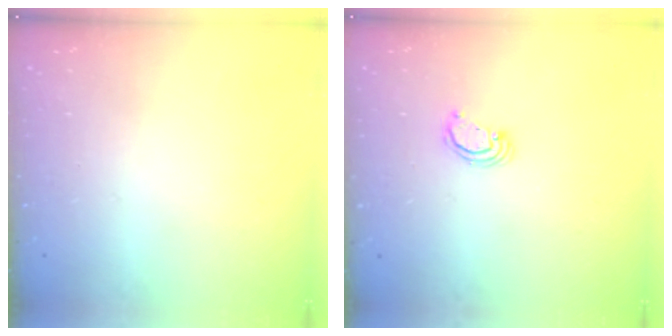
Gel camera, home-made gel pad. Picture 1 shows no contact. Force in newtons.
{"total": 2.3, "press": 2.3, "slide": 0.3}